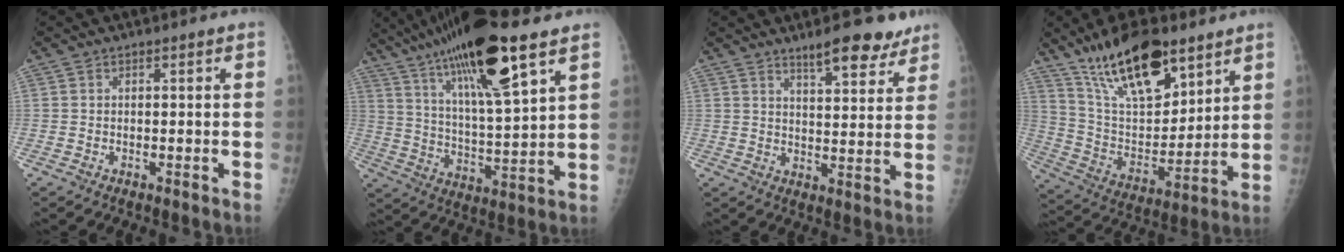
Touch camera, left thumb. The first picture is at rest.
{"total": 22.2, "force": [13.4, 4.2, 17.1], "torque": [-0.295, -0.040, 0.235]}
{"total": 10.0, "force": [7.4, 3.0, 6.0], "torque": [-0.055, -0.045, 0.107]}
{"total": 19.9, "force": [13.5, 8.0, 12.2], "torque": [-0.172, -0.068, 0.249]}